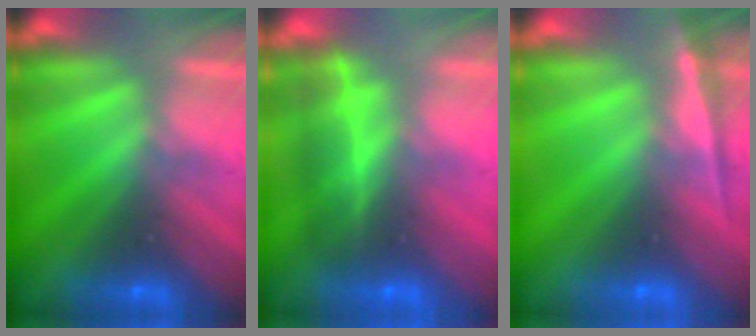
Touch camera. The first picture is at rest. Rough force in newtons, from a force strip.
{"total": 2.0}
{"total": 1.9}